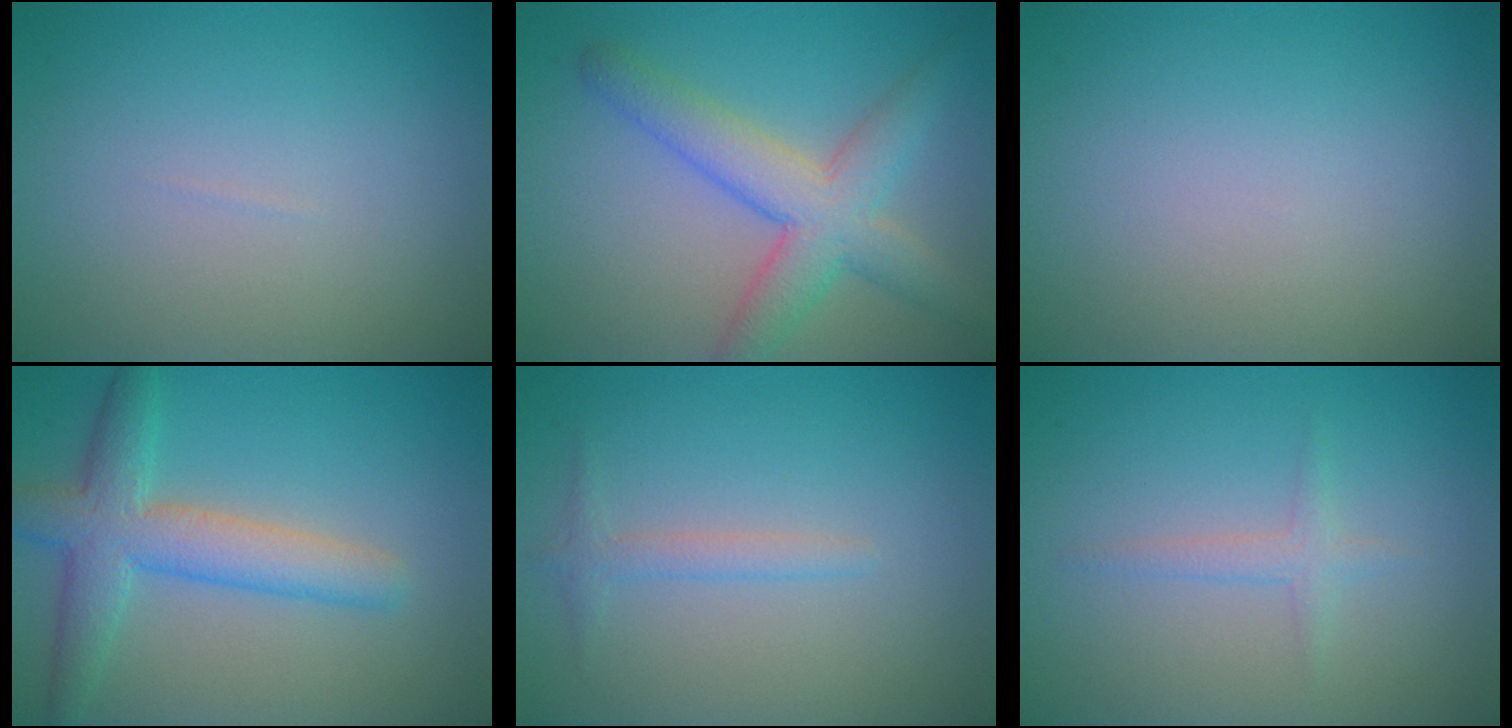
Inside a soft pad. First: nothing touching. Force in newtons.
{"total": 5.7, "press": 5.7, "slide": 0.1}
{"total": 0.0}
{"total": 5.4, "press": 5.4, "slide": 0.2}
{"total": 1.4, "press": 1.4, "slide": 0.0}
{"total": 1.3, "press": 1.3, "slide": 0.1}